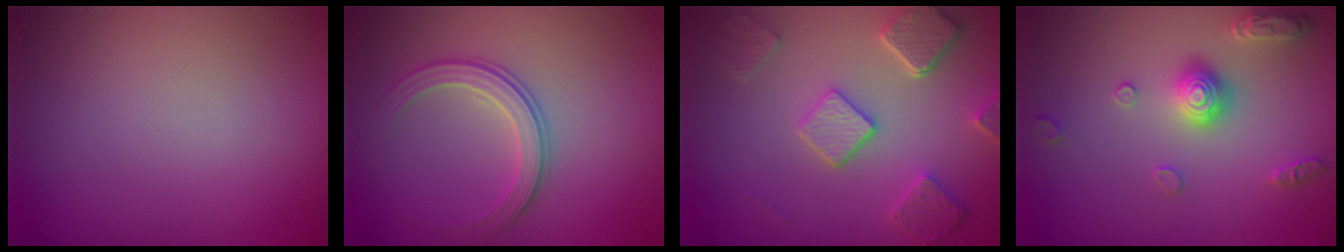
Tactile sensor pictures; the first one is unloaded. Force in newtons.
{"total": 2.9, "press": 2.8, "slide": 0.5}
{"total": 5.0, "press": 3.9, "slide": 3.1}
{"total": 2.9, "press": 2.9, "slide": 0.2}